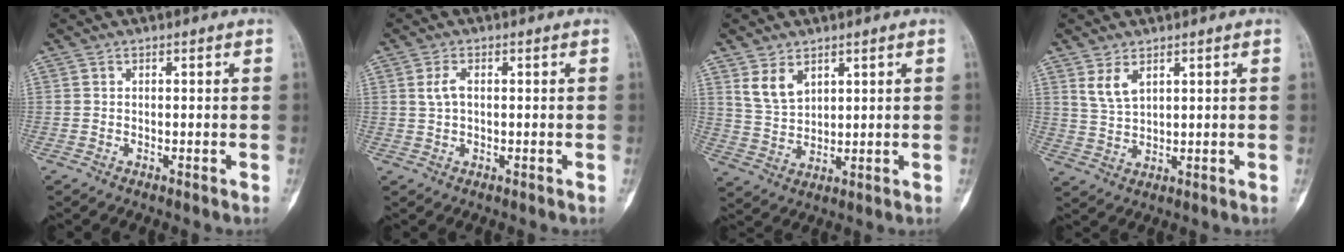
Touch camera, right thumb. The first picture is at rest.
{"total": 2.6, "force": [0.5, 1.4, 2.2], "torque": [-0.046, 0.004, 0.010]}
{"total": 5.8, "force": [3.3, 3.6, 3.2], "torque": [-0.050, -0.020, 0.075]}
{"total": 4.3, "force": [2.4, 2.1, 2.9], "torque": [-0.055, -0.013, 0.055]}